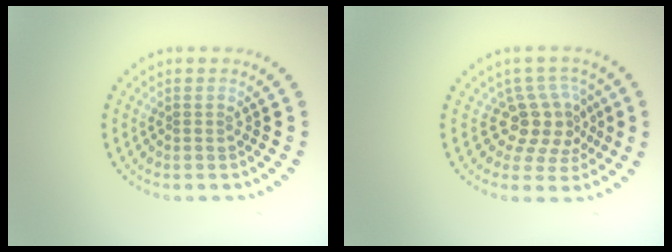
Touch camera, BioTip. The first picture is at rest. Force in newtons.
{"total": 3.7, "press": 2.8, "slide": 2.5}